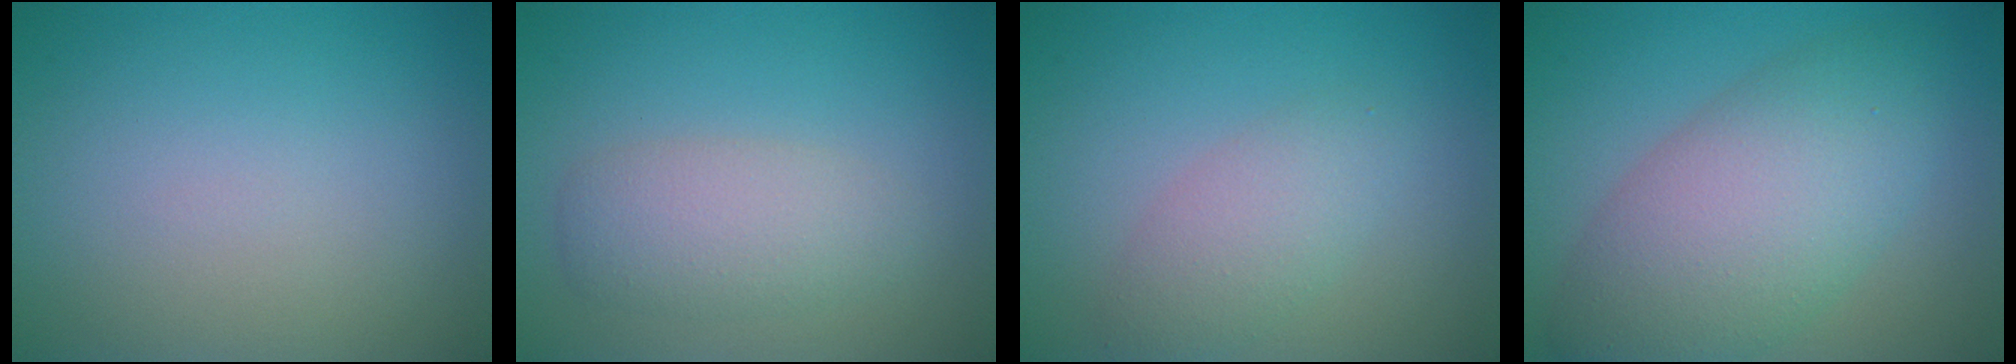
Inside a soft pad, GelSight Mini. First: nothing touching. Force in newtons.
{"total": 3.4, "press": 3.3, "slide": 0.4}
{"total": 2.9, "press": 2.9, "slide": 0.2}
{"total": 8.2, "press": 8.2, "slide": 0.3}